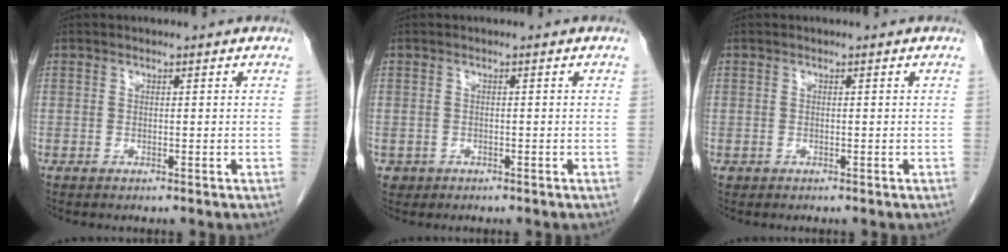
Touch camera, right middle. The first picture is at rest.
{"total": 1.2, "force": [-0.6, 1.1, 0.1], "torque": [-0.007, 0.004, -0.004]}
{"total": 0.0}